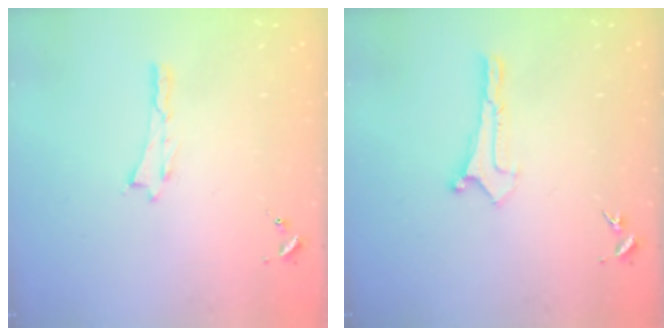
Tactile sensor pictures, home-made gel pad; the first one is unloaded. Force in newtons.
{"total": 0.0}